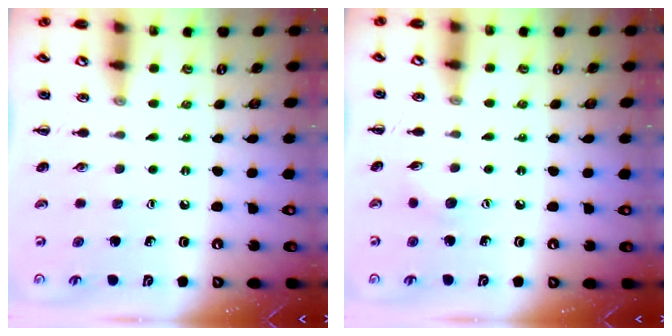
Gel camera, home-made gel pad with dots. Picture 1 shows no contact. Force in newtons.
{"total": 3.9, "press": 3.7, "slide": 1.0}